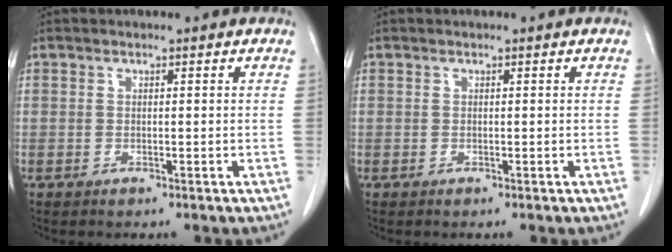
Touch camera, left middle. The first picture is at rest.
{"total": 0.0}